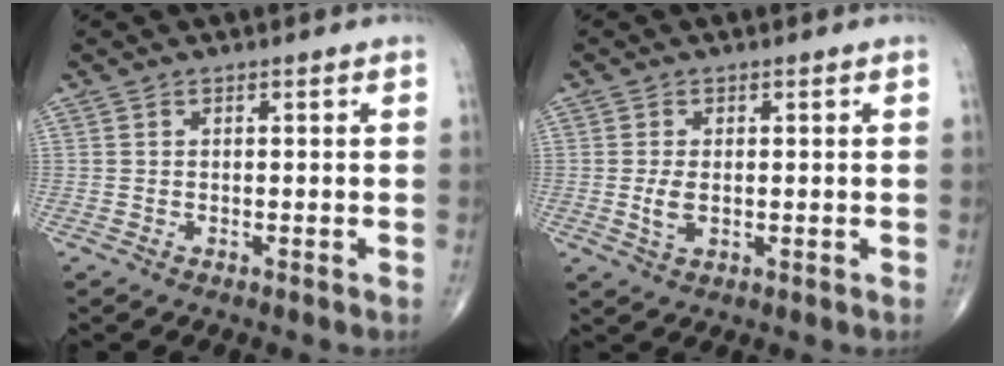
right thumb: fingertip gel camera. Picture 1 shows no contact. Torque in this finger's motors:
{"motor_torque": [-0.15, 0.19, 0.23, 0.14, 0.00]}